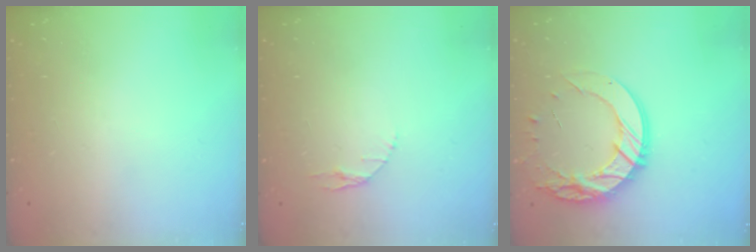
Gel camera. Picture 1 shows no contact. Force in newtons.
{"total": 2.9, "press": 2.9, "slide": 0.4}
{"total": 16.5, "press": 16.5, "slide": 1.4}